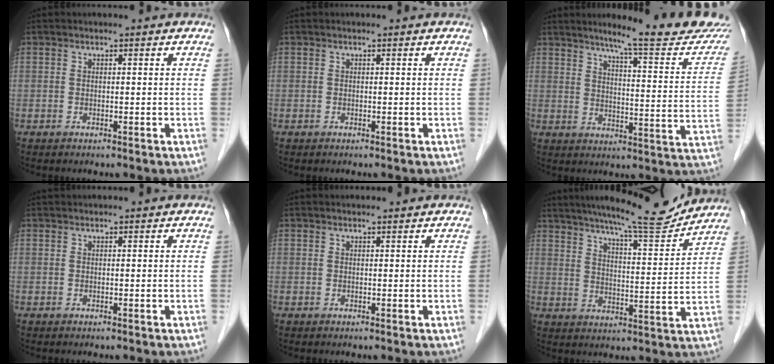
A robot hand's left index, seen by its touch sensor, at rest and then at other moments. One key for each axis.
{"total": 0.0}
{"total": 18.0, "fx": 15.9, "fy": 0.6, "fz": 8.4, "tx": -0.103, "ty": -0.057, "tz": 0.192}
{"total": 0.6, "fx": 0.6, "fy": 0.0, "fz": 0.1, "tx": -0.005, "ty": 0.014, "tz": 0.014}
{"total": 1.0, "fx": 1.0, "fy": 0.1, "fz": 0.1, "tx": -0.009, "ty": 0.006, "tz": 0.015}
{"total": 14.6, "fx": 13.3, "fy": 0.5, "fz": 6.0, "tx": -0.097, "ty": -0.005, "tz": 0.191}